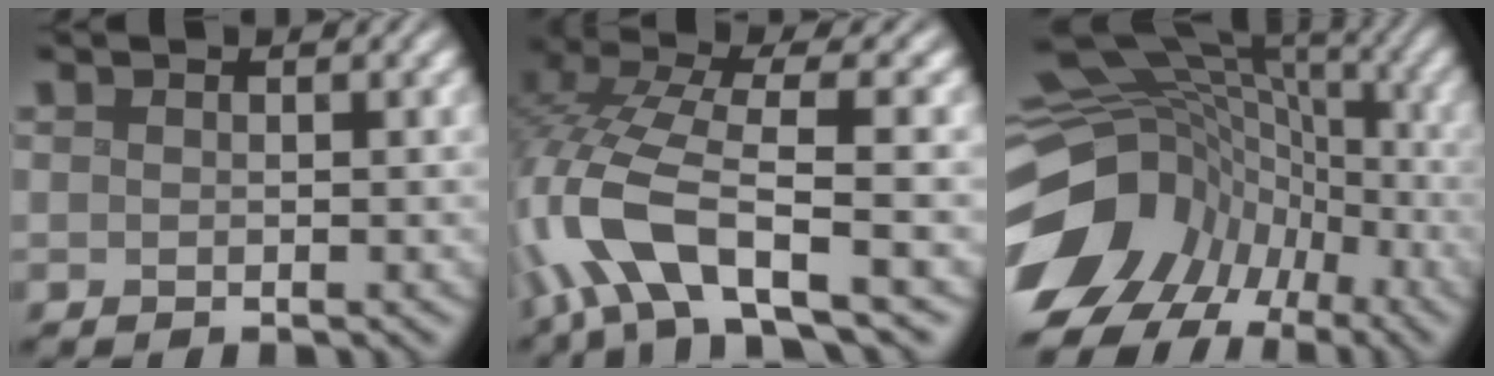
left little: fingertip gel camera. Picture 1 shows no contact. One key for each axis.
{"total": 8.7, "fx": -3.5, "fy": 2.2, "fz": 7.6, "tx": -0.162, "ty": 0.014, "tz": -0.079}
{"total": 17.0, "fx": -6.3, "fy": 13.2, "fz": 8.6, "tx": -0.176, "ty": 0.008, "tz": -0.090}